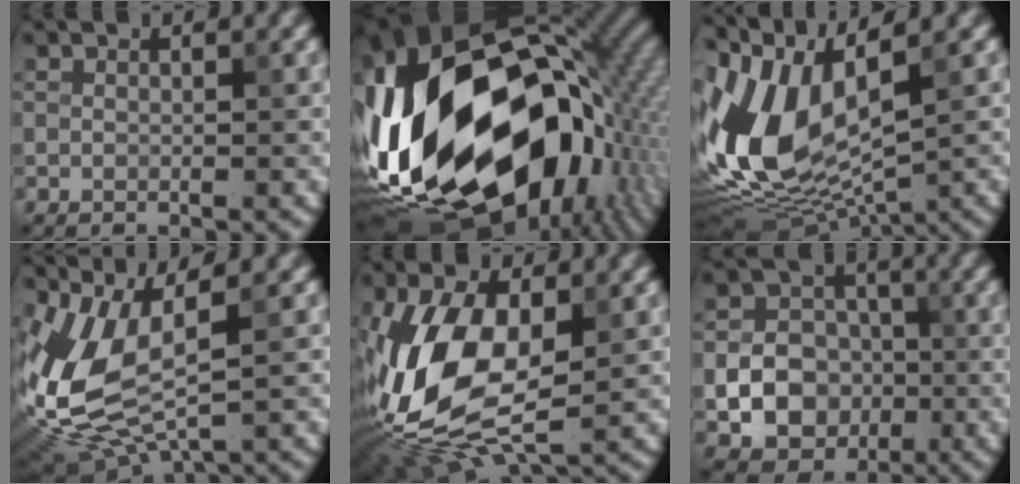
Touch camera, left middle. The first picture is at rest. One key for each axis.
{"total": 22.8, "fx": -2.8, "fy": 14.4, "fz": 17.4, "tx": -0.345, "ty": -0.040, "tz": -0.042}
{"total": 12.8, "fx": 1.9, "fy": 6.9, "fz": 10.6, "tx": -0.247, "ty": -0.004, "tz": 0.035}
{"total": 8.6, "fx": 1.1, "fy": 3.8, "fz": 7.7, "tx": -0.188, "ty": -0.014, "tz": 0.028}
{"total": 12.9, "fx": -1.3, "fy": 7.1, "fz": 10.7, "tx": -0.238, "ty": -0.009, "tz": -0.024}
{"total": 7.4, "fx": -1.8, "fy": 6.4, "fz": 3.5, "tx": -0.032, "ty": -0.007, "tz": -0.050}